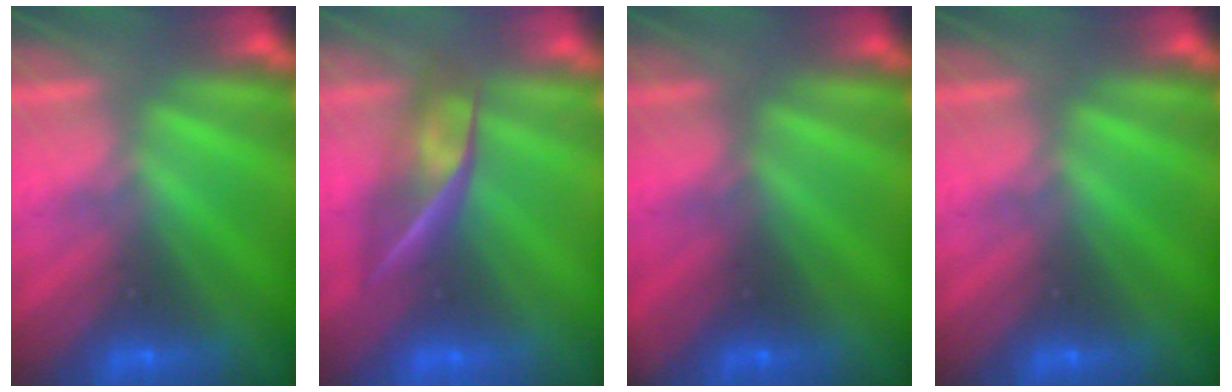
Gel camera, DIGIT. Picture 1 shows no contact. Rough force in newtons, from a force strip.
{"total": 2.4}
{"total": 2.1}
{"total": 0.0}